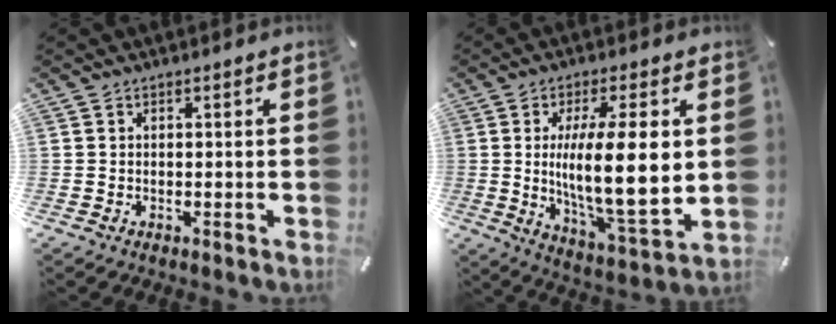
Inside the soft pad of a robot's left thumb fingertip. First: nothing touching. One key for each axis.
{"total": 18.1, "fx": 2.1, "fy": 5.1, "fz": 17.3, "tx": -0.299, "ty": -0.023, "tz": 0.021}